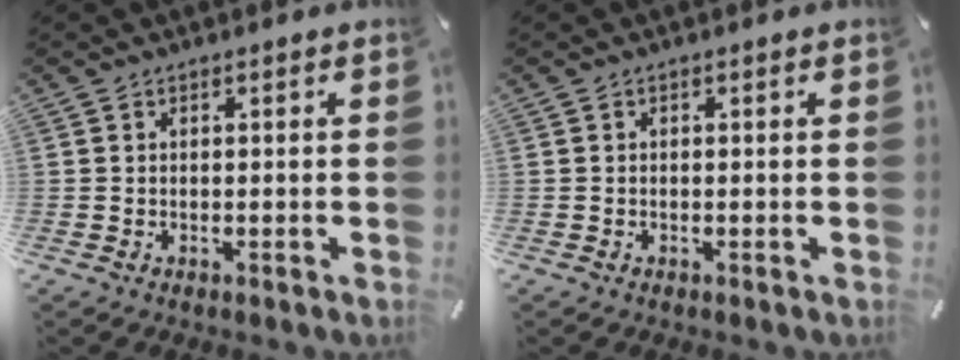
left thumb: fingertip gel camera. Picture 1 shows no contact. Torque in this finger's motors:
{"motor_torque": [0.00, 0.00, -0.01, 0.01, 0.00]}